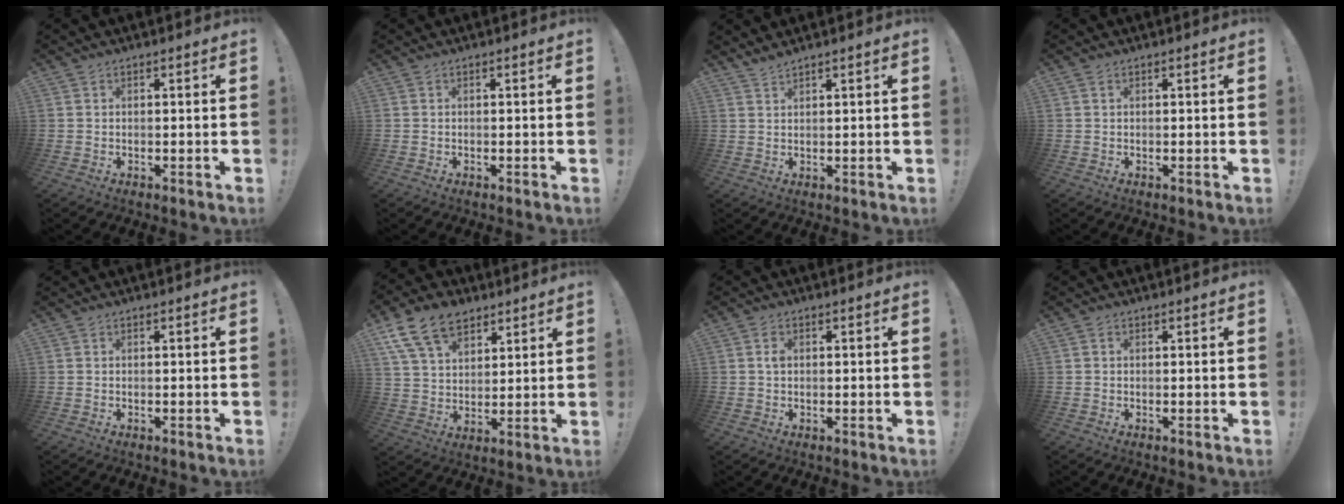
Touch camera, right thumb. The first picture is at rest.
{"total": 0.0}
{"total": 1.8, "force": [1.6, -0.2, 0.7], "torque": [-0.024, -0.005, 0.031]}
{"total": 0.0}
{"total": 0.0}
{"total": 14.7, "force": [8.8, 9.2, 7.3], "torque": [-0.129, -0.038, 0.168]}
{"total": 1.7, "force": [0.3, 1.1, 1.3], "torque": [-0.022, 0.004, 0.004]}
{"total": 0.0}